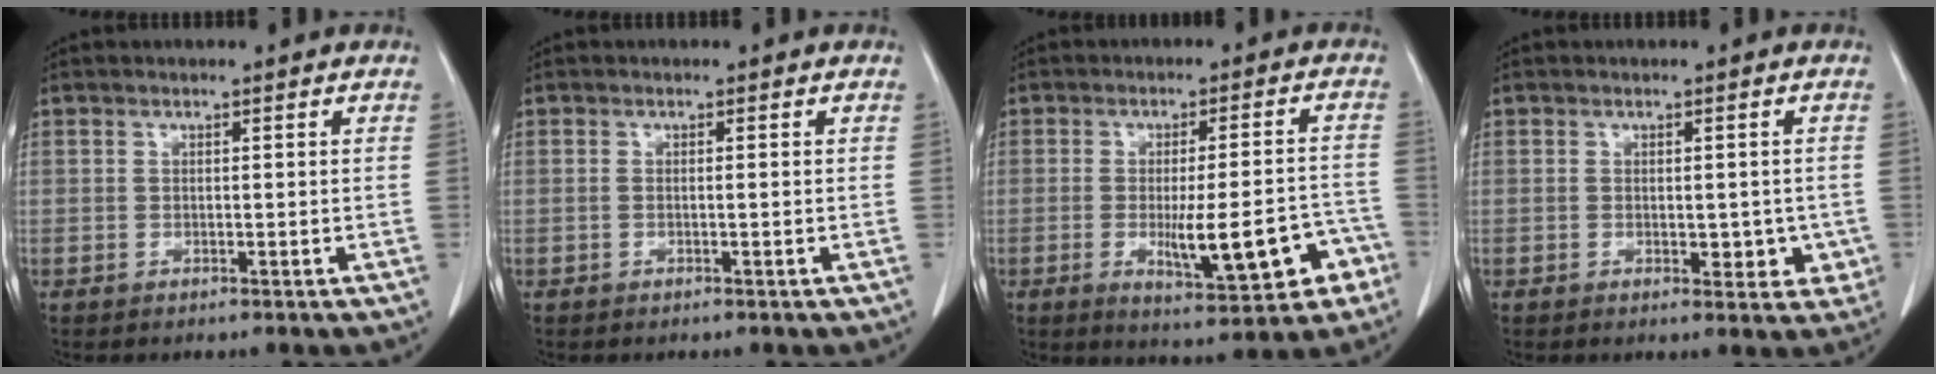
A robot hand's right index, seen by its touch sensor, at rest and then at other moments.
{"total": 0.0}
{"total": 12.0, "force": [-4.1, 2.6, 11.0], "torque": [-0.151, 0.006, -0.045]}
{"total": 4.0, "force": [-0.7, 2.4, 3.1], "torque": [-0.020, -0.001, -0.001]}